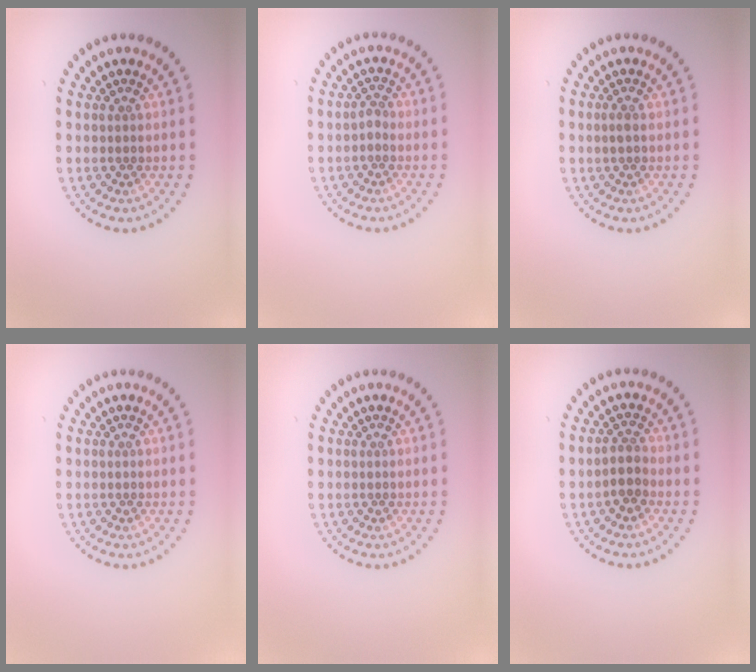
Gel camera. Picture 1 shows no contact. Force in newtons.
{"total": 0.9, "press": 0.7, "slide": 0.5}
{"total": 0.9, "press": 0.8, "slide": 0.2}
{"total": 0.0}
{"total": 0.0}
{"total": 1.9, "press": 1.7, "slide": 0.8}